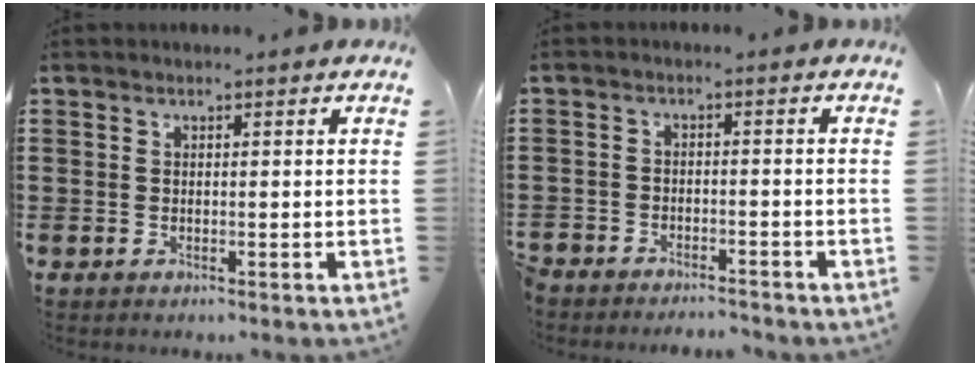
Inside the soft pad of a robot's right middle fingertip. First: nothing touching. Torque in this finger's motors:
{"motor_torque": [0.77, 0.18, 0.12, 0.14]}